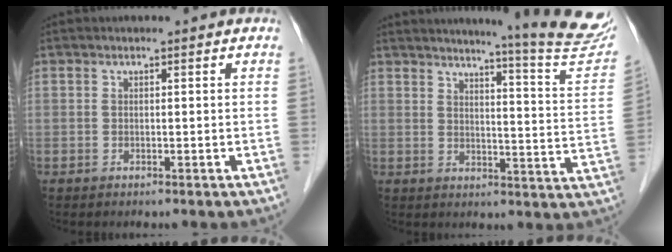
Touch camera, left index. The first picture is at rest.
{"total": 17.6, "force": [16.1, -1.2, 7.1], "torque": [-0.095, -0.102, 0.177]}